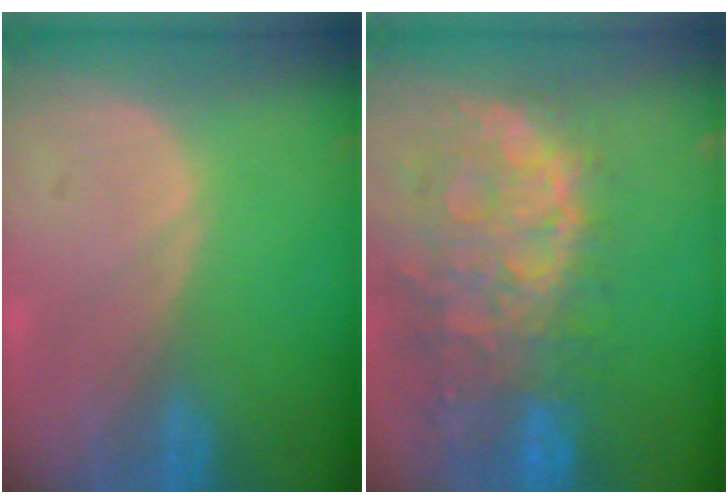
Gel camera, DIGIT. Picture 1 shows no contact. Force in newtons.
{"total": 13.6, "press": 11.1, "slide": 7.8}